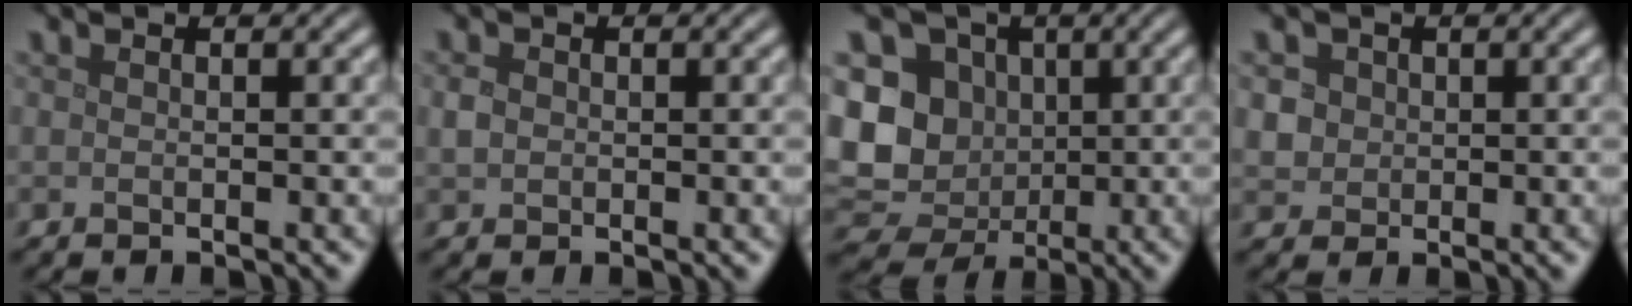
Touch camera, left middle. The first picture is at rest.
{"total": 1.1, "force": [0.0, 0.9, 0.5], "torque": [-0.010, 0.001, -0.003]}
{"total": 10.7, "force": [0.0, 9.3, 5.2], "torque": [-0.105, -0.013, -0.017]}
{"total": 2.5, "force": [0.7, 2.3, 0.9], "torque": [-0.018, 0.005, 0.020]}